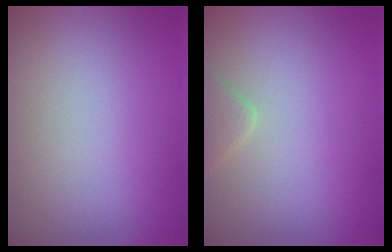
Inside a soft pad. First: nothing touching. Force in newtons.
{"total": 1.5, "press": 1.5, "slide": 0.1}